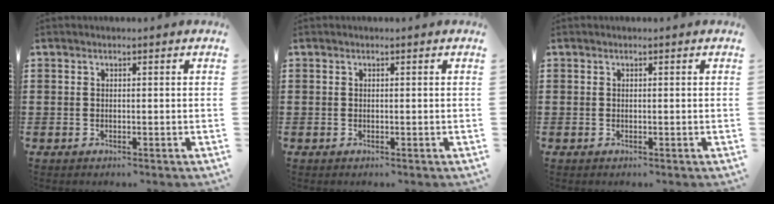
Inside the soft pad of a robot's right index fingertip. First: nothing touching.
{"total": 0.0}
{"total": 0.0}